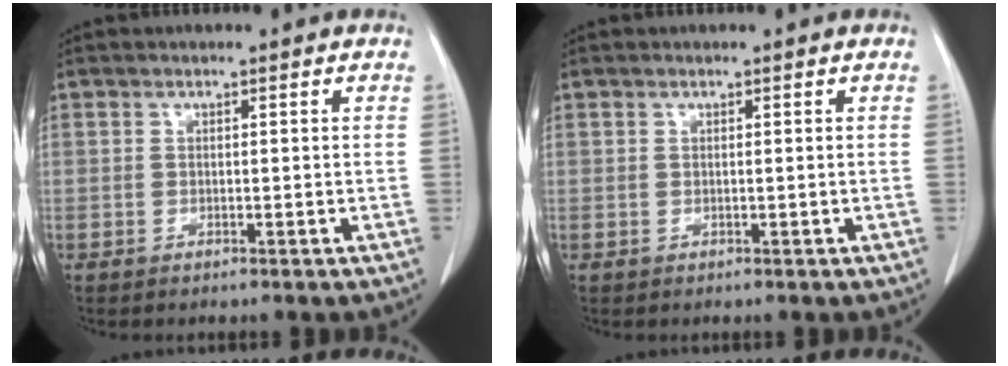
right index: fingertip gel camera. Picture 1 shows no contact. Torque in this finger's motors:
{"motor_torque": [0.00, 0.00, 0.01, -0.01]}